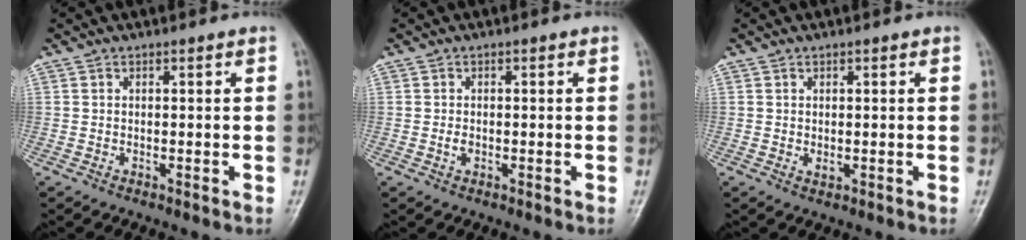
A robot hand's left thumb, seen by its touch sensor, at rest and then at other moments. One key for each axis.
{"total": 1.3, "fx": -0.2, "fy": 0.8, "fz": 0.9, "tx": -0.016, "ty": -0.001, "tz": -0.005}
{"total": 1.4, "fx": 0.1, "fy": 0.8, "fz": 1.1, "tx": -0.013, "ty": -0.003, "tz": 0.005}